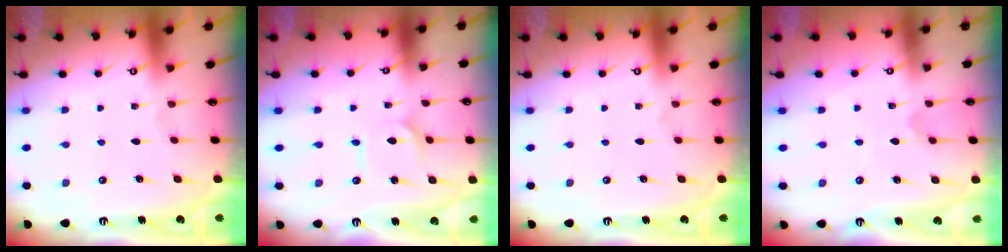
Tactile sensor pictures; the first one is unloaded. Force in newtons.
{"total": 2.3, "press": 2.2, "slide": 0.3}
{"total": 0.0}
{"total": 1.6, "press": 1.6, "slide": 0.1}